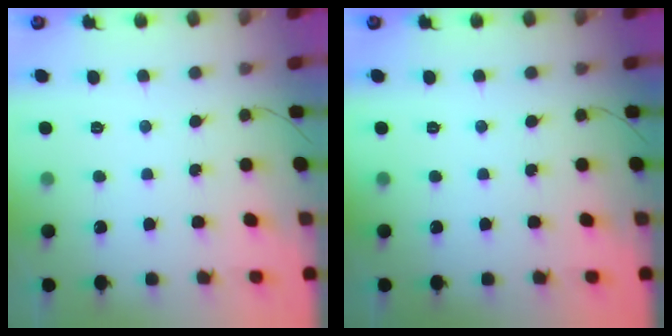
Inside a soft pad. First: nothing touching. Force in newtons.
{"total": 0.0}